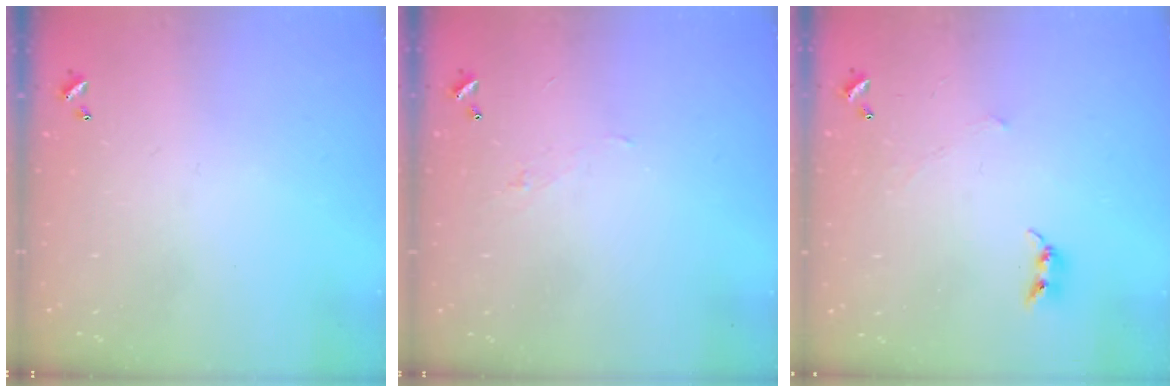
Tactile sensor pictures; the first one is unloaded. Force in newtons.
{"total": 2.0, "press": 1.9, "slide": 0.5}
{"total": 2.4, "press": 2.3, "slide": 0.4}